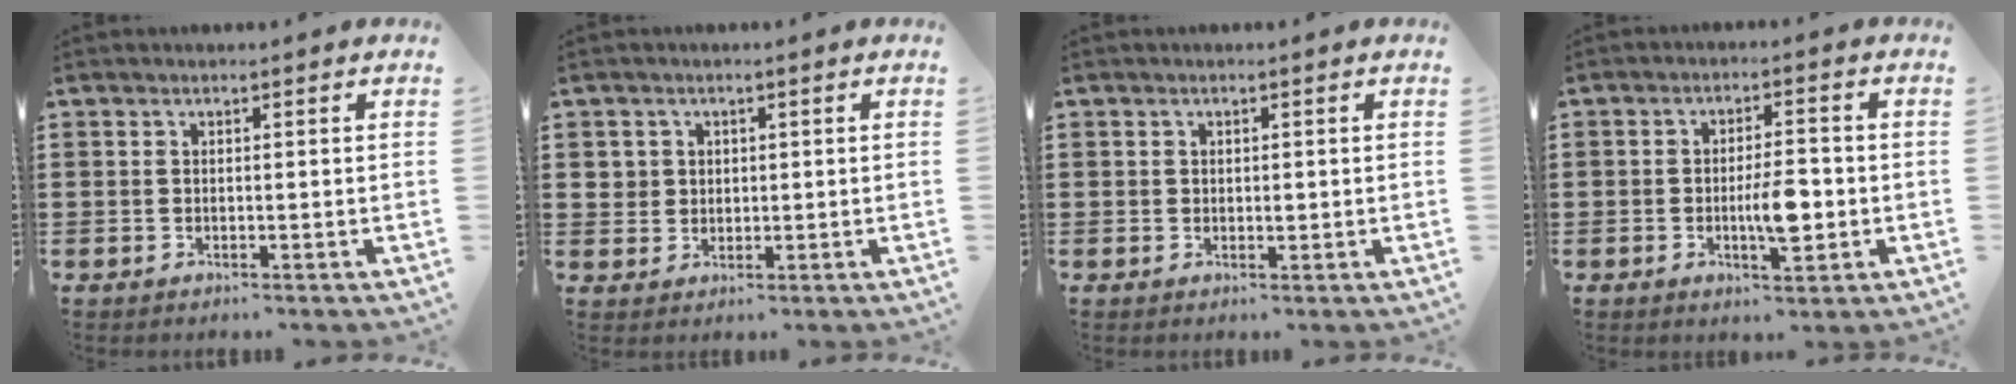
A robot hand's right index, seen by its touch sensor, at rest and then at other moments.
{"total": 2.6, "force": [0.9, 2.4, 0.5], "torque": [-0.021, 0.010, 0.015]}
{"total": 0.9, "force": [0.2, 0.6, 0.6], "torque": [-0.011, 0.005, 0.004]}
{"total": 5.8, "force": [-1.1, 2.0, 5.3], "torque": [-0.090, -0.002, -0.022]}